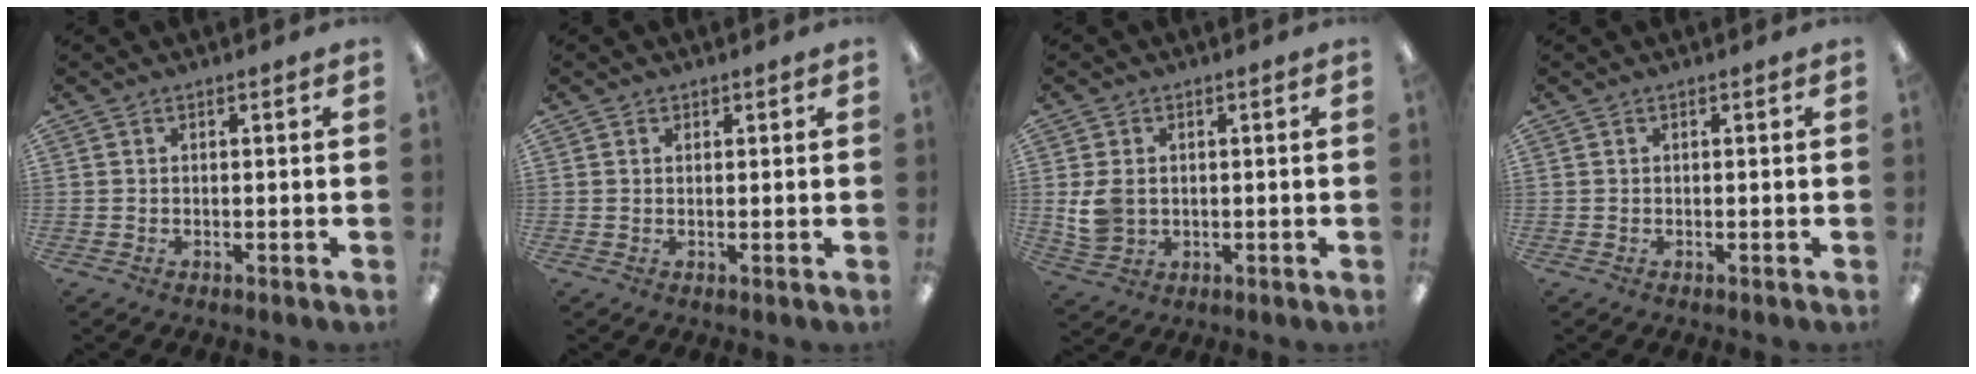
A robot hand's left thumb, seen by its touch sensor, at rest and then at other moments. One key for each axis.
{"total": 0.8, "fx": 0.5, "fy": 0.6, "fz": 0.1, "tx": -0.001, "ty": 0.001, "tz": 0.010}
{"total": 5.9, "fx": 0.5, "fy": 4.8, "fz": 3.4, "tx": -0.069, "ty": 0.004, "tz": 0.012}
{"total": 0.0}